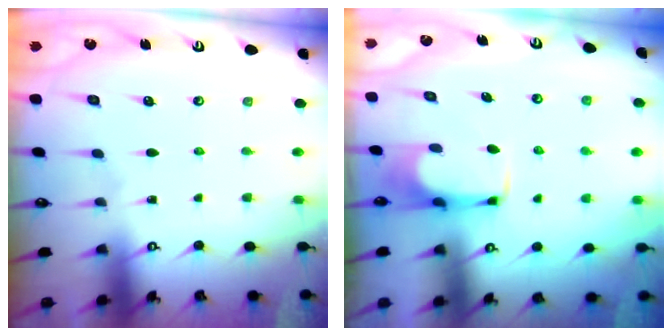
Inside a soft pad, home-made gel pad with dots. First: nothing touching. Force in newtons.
{"total": 0.0}